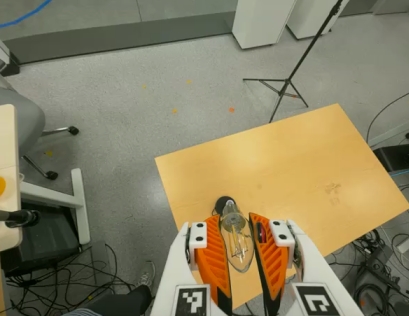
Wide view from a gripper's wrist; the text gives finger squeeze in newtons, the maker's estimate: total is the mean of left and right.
{"total": 23.6, "left": 25.6, "right": 21.6}